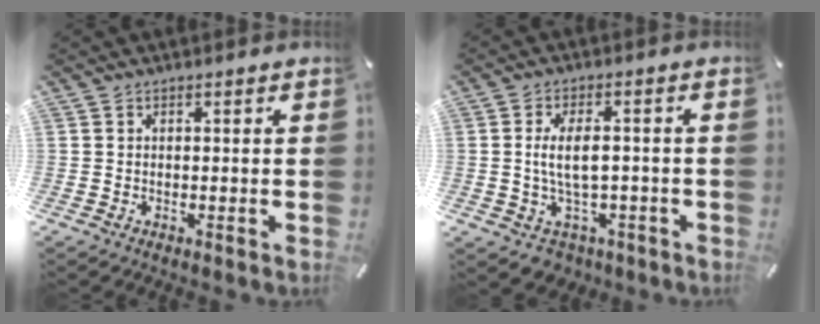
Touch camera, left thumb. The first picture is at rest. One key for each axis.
{"total": 8.6, "fx": -0.5, "fy": 5.4, "fz": 6.7, "tx": -0.116, "ty": 0.009, "tz": -0.009}